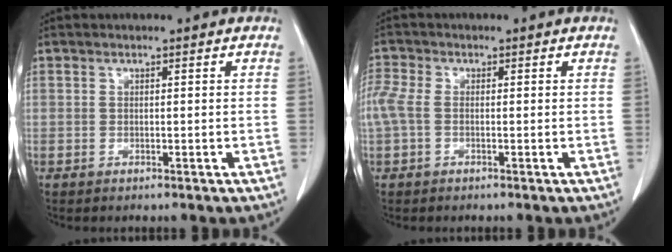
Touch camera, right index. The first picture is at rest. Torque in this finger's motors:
{"motor_torque": [0.62, -0.33, 0.36, 0.10]}